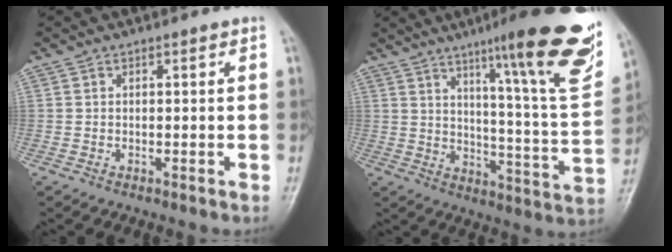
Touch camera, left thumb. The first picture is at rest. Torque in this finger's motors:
{"motor_torque": [0.88, 0.44, 1.39, -1.40, 0.31]}